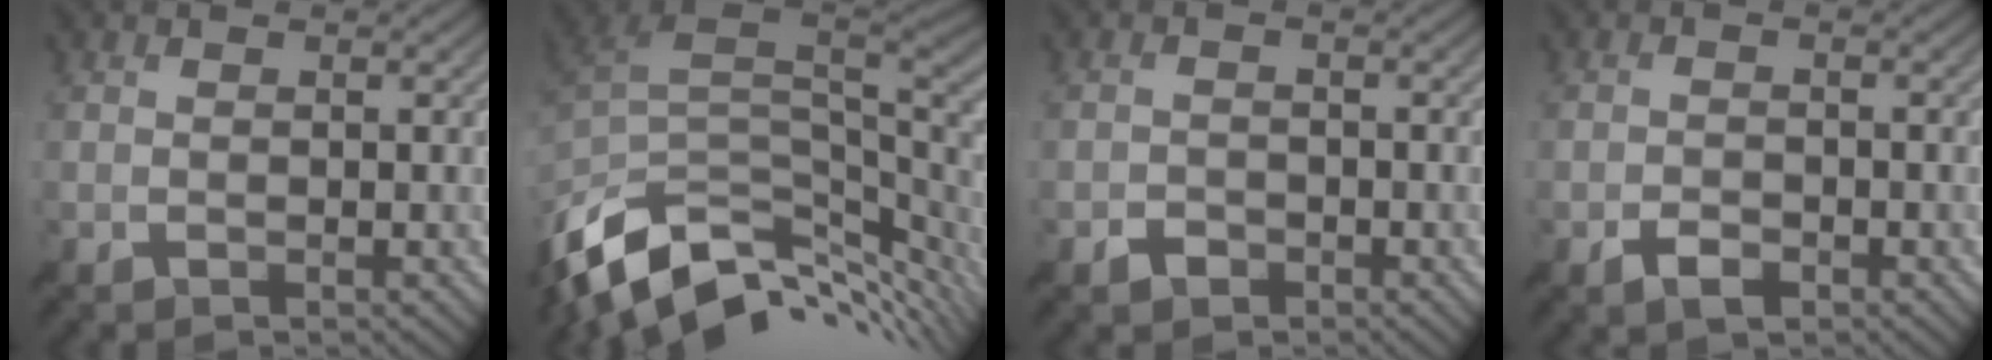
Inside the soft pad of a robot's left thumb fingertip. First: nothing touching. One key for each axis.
{"total": 12.0, "fx": -3.8, "fy": 6.5, "fz": 9.3, "tx": -0.202, "ty": -0.011, "tz": -0.058}
{"total": 1.4, "fx": -0.6, "fy": 1.1, "fz": 0.5, "tx": -0.007, "ty": 0.007, "tz": -0.016}
{"total": 1.9, "fx": -0.7, "fy": 1.1, "fz": 1.4, "tx": -0.027, "ty": 0.006, "tz": -0.015}